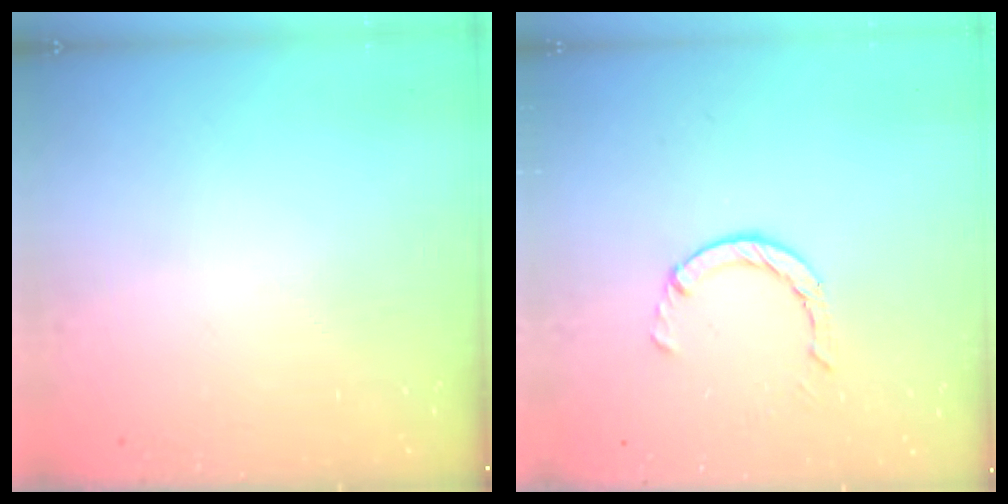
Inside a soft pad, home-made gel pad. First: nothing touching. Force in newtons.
{"total": 2.9, "press": 2.8, "slide": 0.4}